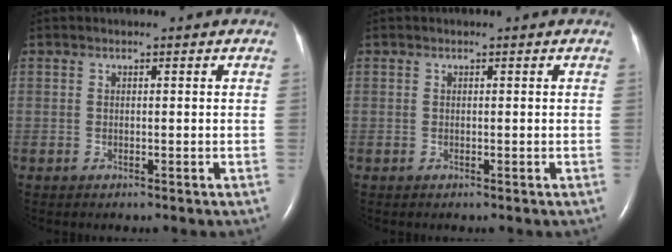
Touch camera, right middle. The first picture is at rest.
{"total": 0.0}